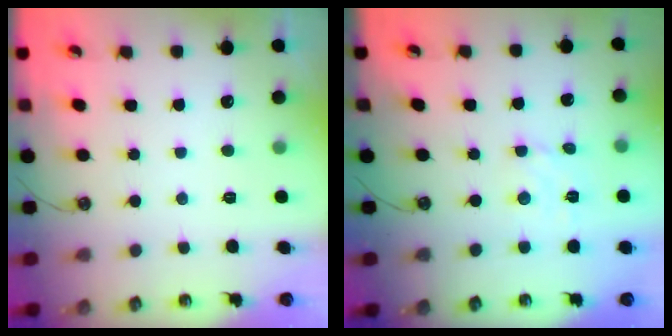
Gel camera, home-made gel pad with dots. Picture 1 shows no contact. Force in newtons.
{"total": 2.8, "press": 2.8, "slide": 0.4}